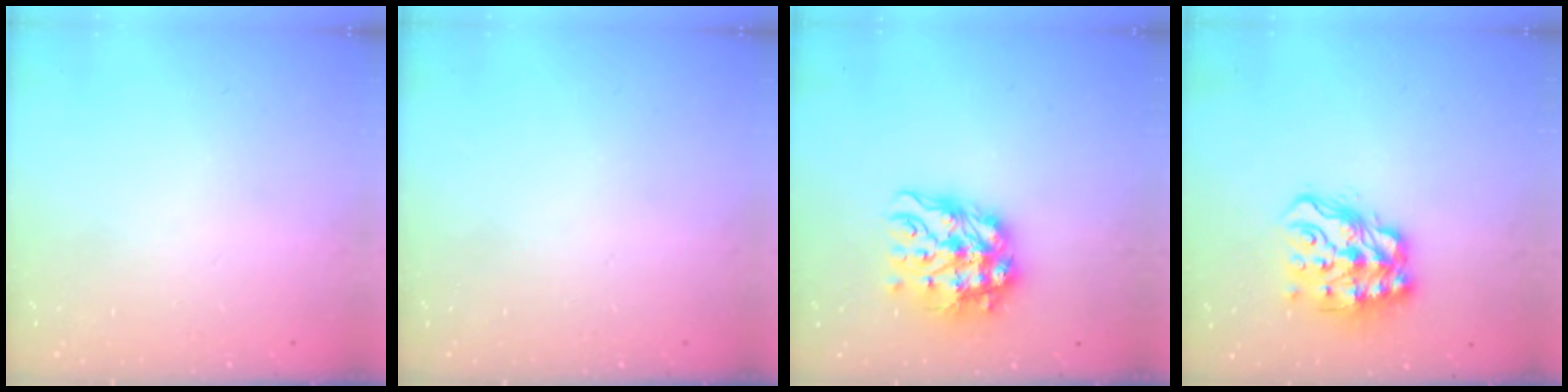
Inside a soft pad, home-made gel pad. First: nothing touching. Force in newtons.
{"total": 0.0}
{"total": 13.0, "press": 12.9, "slide": 1.5}
{"total": 14.4, "press": 14.4, "slide": 1.2}